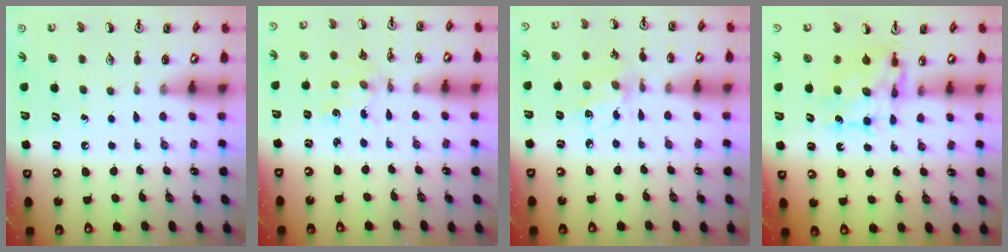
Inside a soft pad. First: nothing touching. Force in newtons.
{"total": 1.0, "press": 0.9, "slide": 0.1}
{"total": 4.5, "press": 4.3, "slide": 1.1}
{"total": 7.5, "press": 7.5, "slide": 0.7}